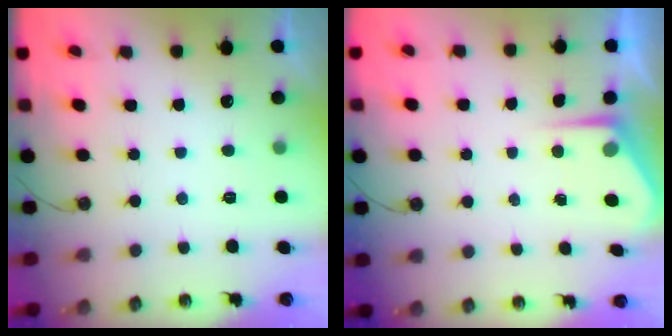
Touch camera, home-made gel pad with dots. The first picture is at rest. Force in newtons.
{"total": 4.6, "press": 4.6, "slide": 0.2}